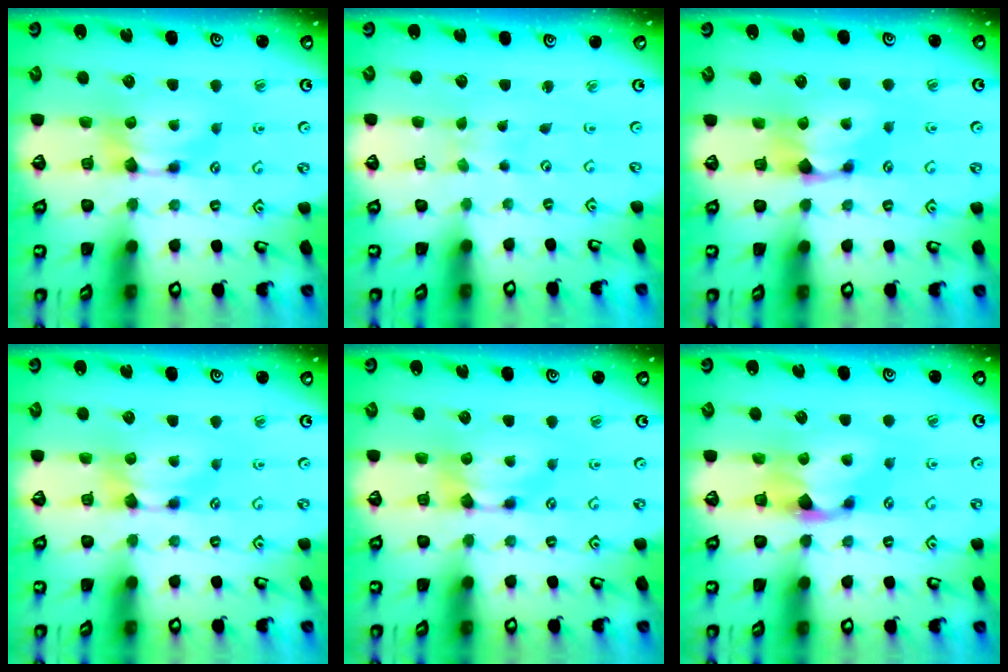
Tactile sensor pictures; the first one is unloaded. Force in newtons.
{"total": 5.2, "press": 5.1, "slide": 0.2}
{"total": 0.8, "press": 0.0, "slide": 0.8}
{"total": 0.0}
{"total": 0.0}
{"total": 1.1, "press": 0.2, "slide": 1.1}